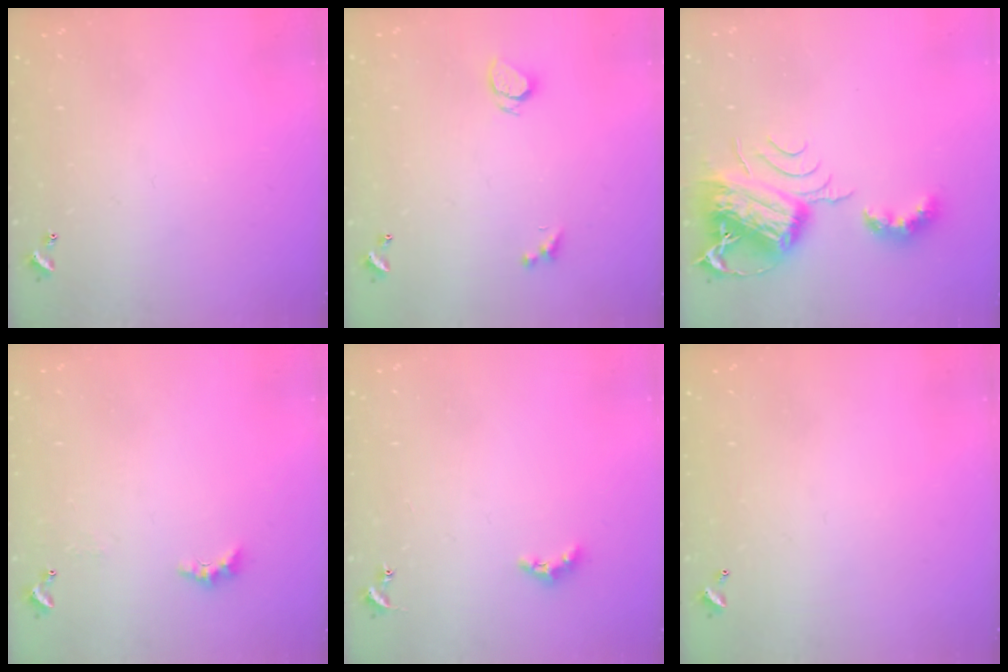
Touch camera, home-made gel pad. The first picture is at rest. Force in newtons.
{"total": 1.8, "press": 1.7, "slide": 0.3}
{"total": 9.8, "press": 9.7, "slide": 1.0}
{"total": 2.2, "press": 2.1, "slide": 0.7}
{"total": 2.4, "press": 2.3, "slide": 0.5}
{"total": 2.8, "press": 2.8, "slide": 0.1}